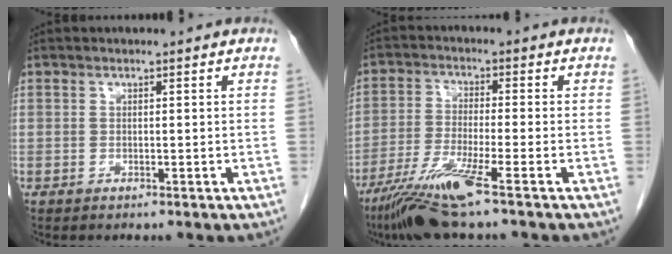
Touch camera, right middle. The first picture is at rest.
{"total": 9.3, "force": [-5.9, -0.6, 7.2], "torque": [-0.144, -0.030, -0.112]}